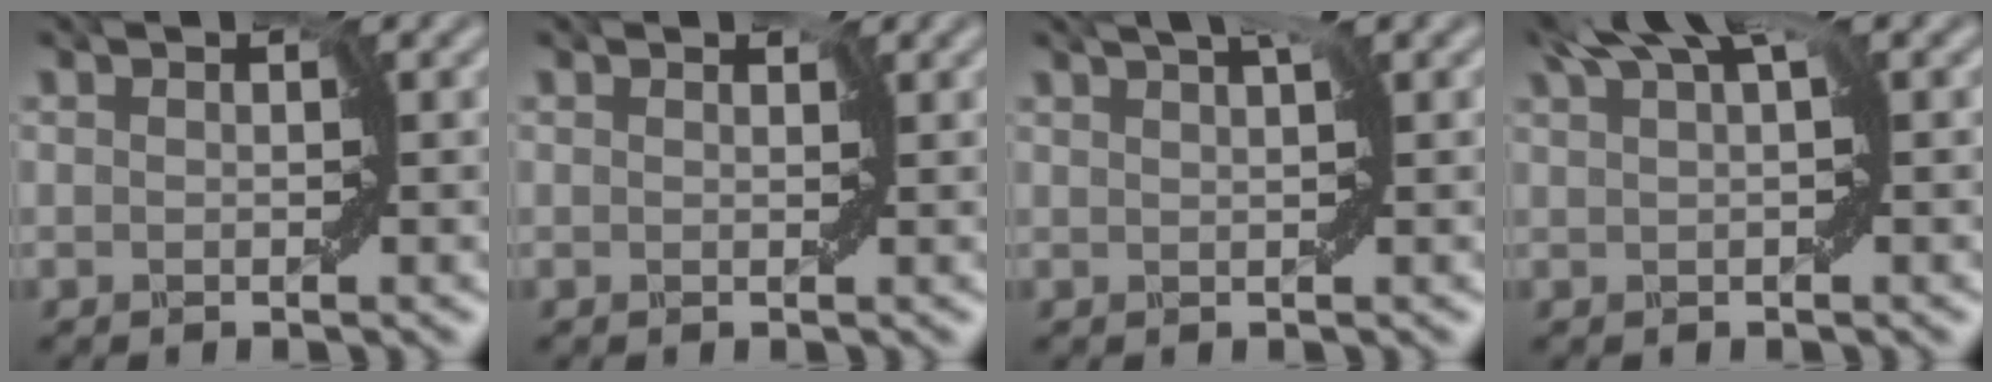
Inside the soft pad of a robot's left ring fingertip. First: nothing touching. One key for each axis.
{"total": 0.6, "fx": 0.4, "fy": 0.4, "fz": 0.2, "tx": -0.002, "ty": 0.003, "tz": 0.002}
{"total": 2.0, "fx": 1.2, "fy": -0.1, "fz": 1.6, "tx": -0.024, "ty": 0.010, "tz": 0.010}
{"total": 3.4, "fx": 1.8, "fy": 0.4, "fz": 2.8, "tx": -0.045, "ty": 0.010, "tz": 0.027}